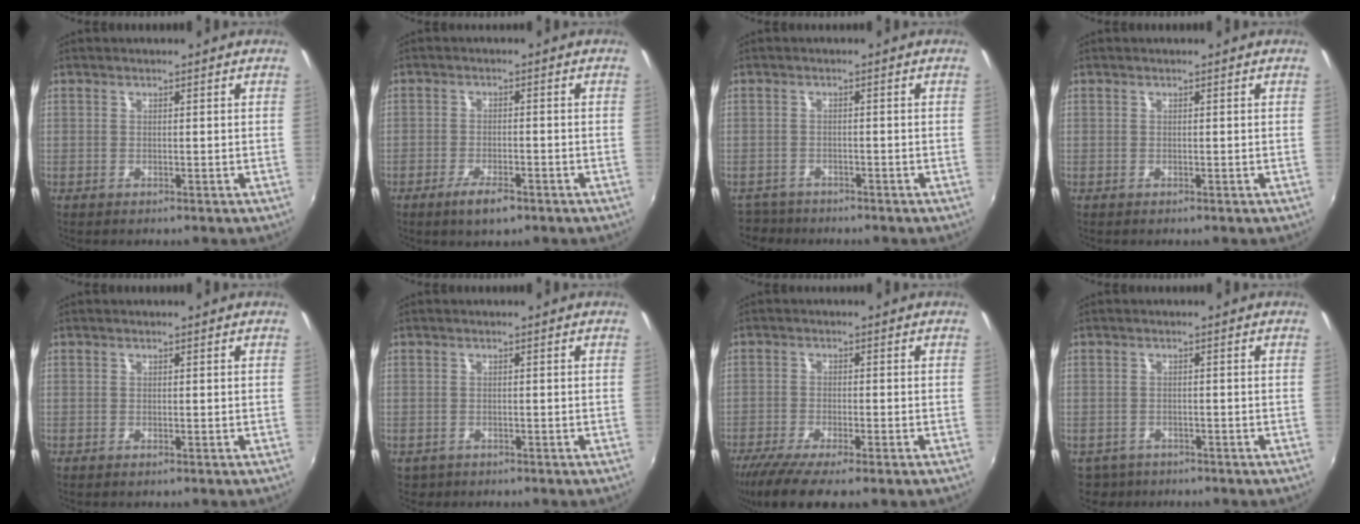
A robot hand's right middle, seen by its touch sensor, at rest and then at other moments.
{"total": 4.9, "force": [-3.2, 1.5, 3.4], "torque": [-0.081, -0.011, -0.058]}
{"total": 3.9, "force": [-3.5, 1.6, 0.1], "torque": [-0.019, -0.008, -0.064]}
{"total": 0.0}
{"total": 0.0}
{"total": 1.6, "force": [-0.9, 1.2, 0.5], "torque": [-0.015, -0.003, -0.011]}
{"total": 9.6, "force": [-7.1, 1.5, 6.2], "torque": [-0.143, -0.041, -0.123]}
{"total": 4.0, "force": [-3.1, 2.5, 0.8], "torque": [-0.028, -0.008, -0.048]}